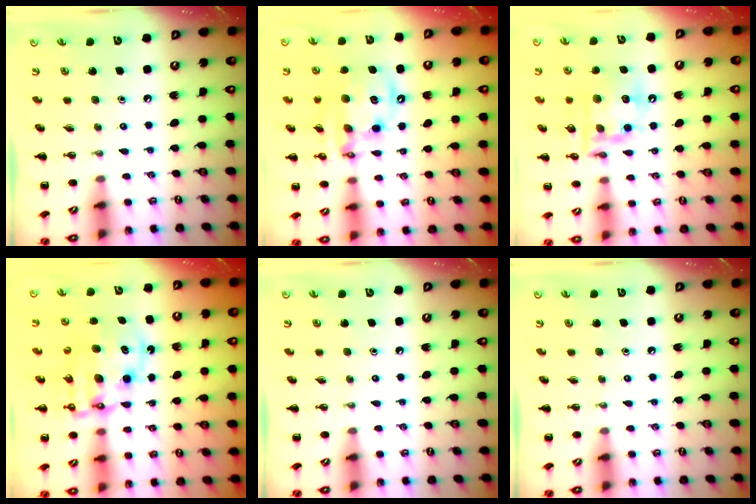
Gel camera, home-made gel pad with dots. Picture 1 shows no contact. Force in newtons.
{"total": 14.2, "press": 13.7, "slide": 3.8}
{"total": 15.2, "press": 14.9, "slide": 2.6}
{"total": 12.4, "press": 12.1, "slide": 2.9}
{"total": 0.0}
{"total": 0.0}